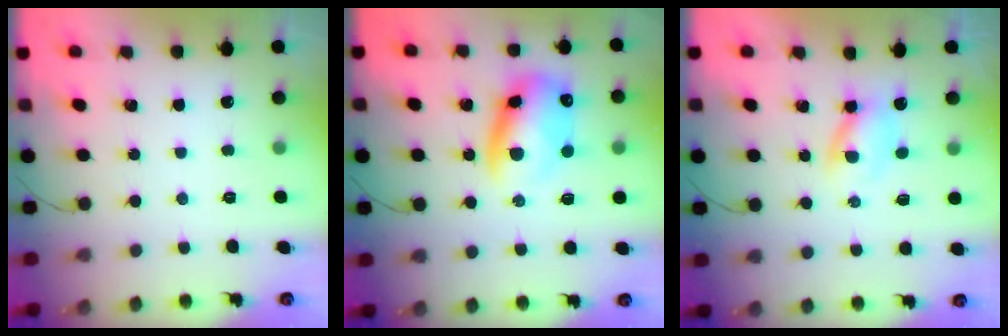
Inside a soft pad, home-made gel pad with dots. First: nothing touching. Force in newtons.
{"total": 12.1, "press": 11.7, "slide": 3.0}
{"total": 2.5, "press": 2.2, "slide": 1.2}